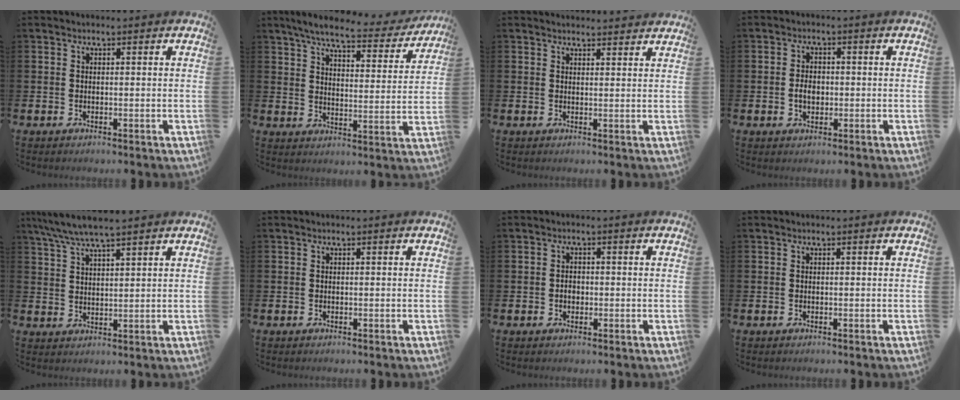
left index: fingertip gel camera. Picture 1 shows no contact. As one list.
[{"total": 6.7, "force": [5.9, 1.2, 3.0], "torque": [-0.073, -0.035, 0.095]}, {"total": 2.0, "force": [2.0, 0.2, -0.1], "torque": [0.008, -0.014, 0.034]}, {"total": 2.7, "force": [-0.5, 1.9, 1.9], "torque": [-0.019, -0.001, -0.014]}, {"total": 5.5, "force": [4.9, 0.4, 2.5], "torque": [-0.067, -0.013, 0.089]}, {"total": 0.0}, {"total": 1.4, "force": [-0.5, 1.1, 0.8], "torque": [-0.006, 0.002, -0.013]}, {"total": 0.0}]